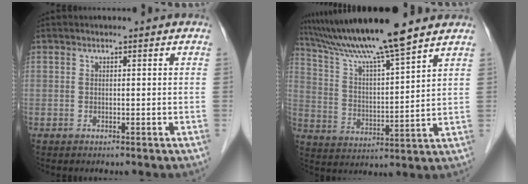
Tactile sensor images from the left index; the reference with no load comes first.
{"total": 14.3, "force": [12.2, -0.8, 7.4], "torque": [-0.138, 0.009, 0.217]}